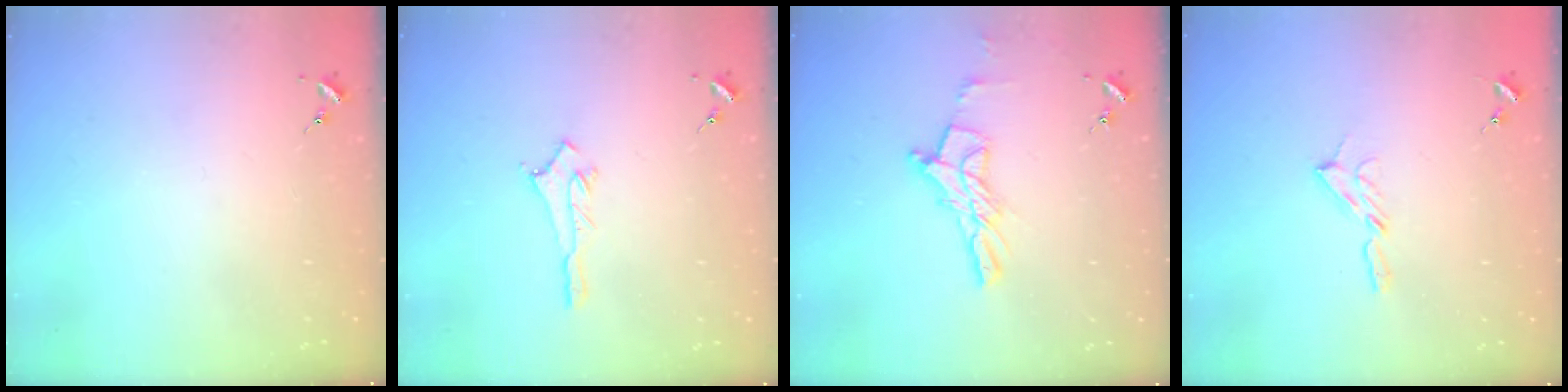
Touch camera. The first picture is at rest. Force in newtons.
{"total": 3.0, "press": 2.9, "slide": 0.3}
{"total": 11.4, "press": 11.4, "slide": 0.9}
{"total": 4.7, "press": 4.7, "slide": 0.6}